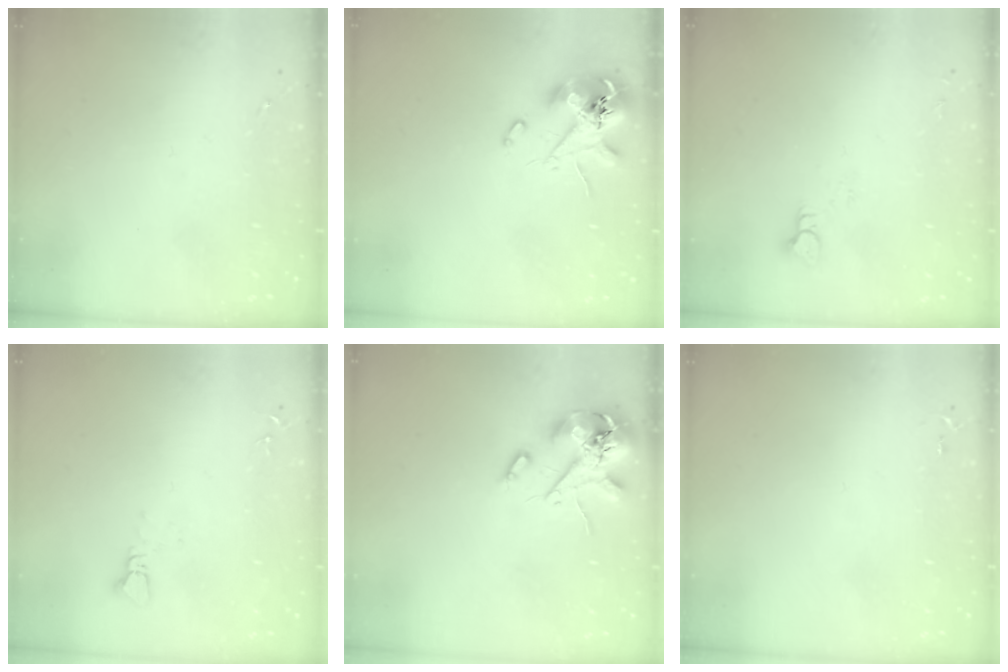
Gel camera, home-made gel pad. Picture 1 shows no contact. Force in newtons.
{"total": 11.5, "press": 11.3, "slide": 1.8}
{"total": 3.1, "press": 3.1, "slide": 0.2}
{"total": 2.3, "press": 2.3, "slide": 0.1}
{"total": 12.5, "press": 12.3, "slide": 2.1}
{"total": 2.8, "press": 2.8, "slide": 0.4}